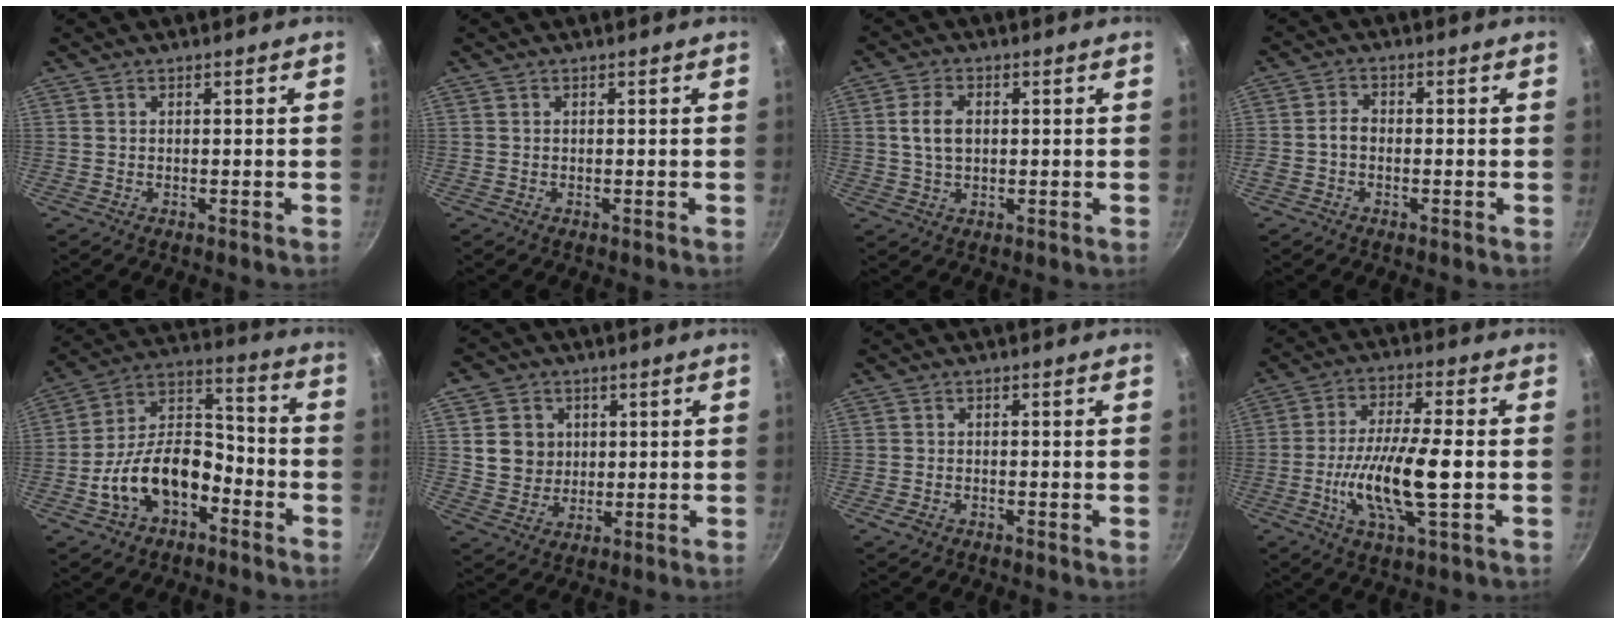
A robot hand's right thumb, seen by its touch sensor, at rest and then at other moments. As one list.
[{"total": 0.0}, {"total": 5.4, "force": [0.7, 3.5, 4.1], "torque": [-0.070, 0.005, 0.011]}, {"total": 2.8, "force": [-0.8, 2.1, 1.7], "torque": [-0.029, 0.016, -0.020]}, {"total": 16.5, "force": [-6.5, 10.2, 11.2], "torque": [-0.161, 0.066, -0.120]}, {"total": 8.1, "force": [1.8, 7.4, 2.7], "torque": [-0.010, -0.004, 0.037]}, {"total": 1.6, "force": [-0.9, 0.9, 1.1], "torque": [-0.026, 0.002, -0.019]}, {"total": 13.7, "force": [-2.3, 3.7, 13.0], "torque": [-0.246, 0.014, -0.048]}]